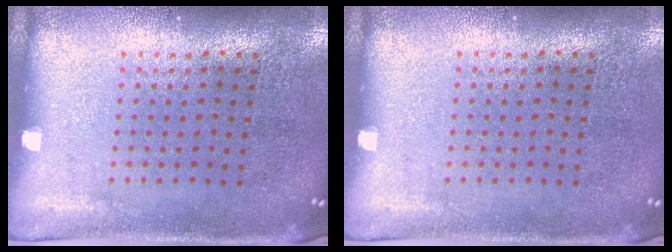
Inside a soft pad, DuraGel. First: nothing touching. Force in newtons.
{"total": 0.0}